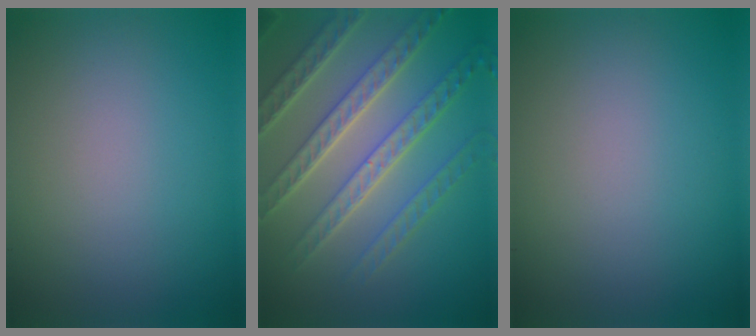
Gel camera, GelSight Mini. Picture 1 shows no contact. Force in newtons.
{"total": 7.7, "press": 5.6, "slide": 5.2}
{"total": 0.0}